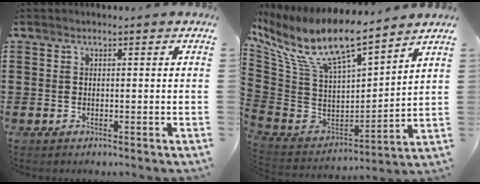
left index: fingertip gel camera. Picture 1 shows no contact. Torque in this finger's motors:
{"motor_torque": [1.48, -0.66, 1.05, 0.21]}